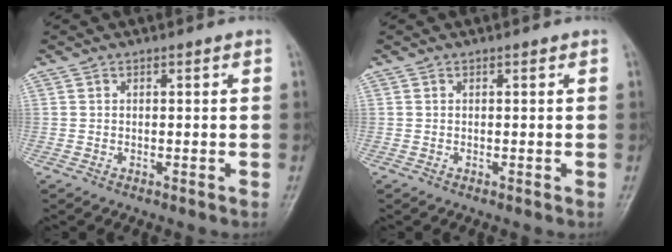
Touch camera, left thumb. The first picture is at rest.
{"total": 0.0}